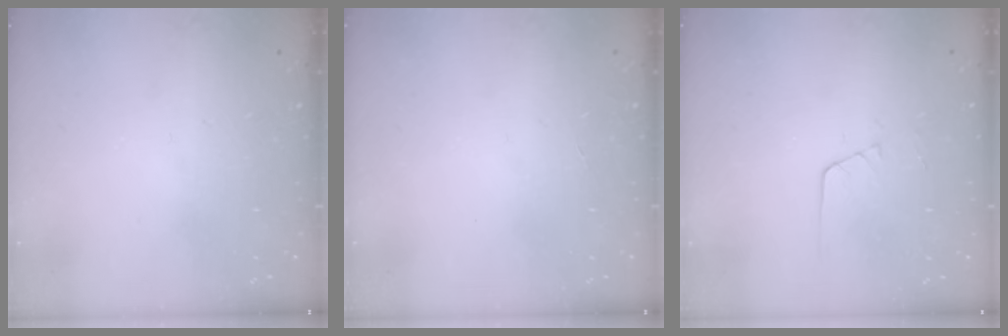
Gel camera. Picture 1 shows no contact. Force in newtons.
{"total": 0.0}
{"total": 3.6, "press": 3.6, "slide": 0.3}